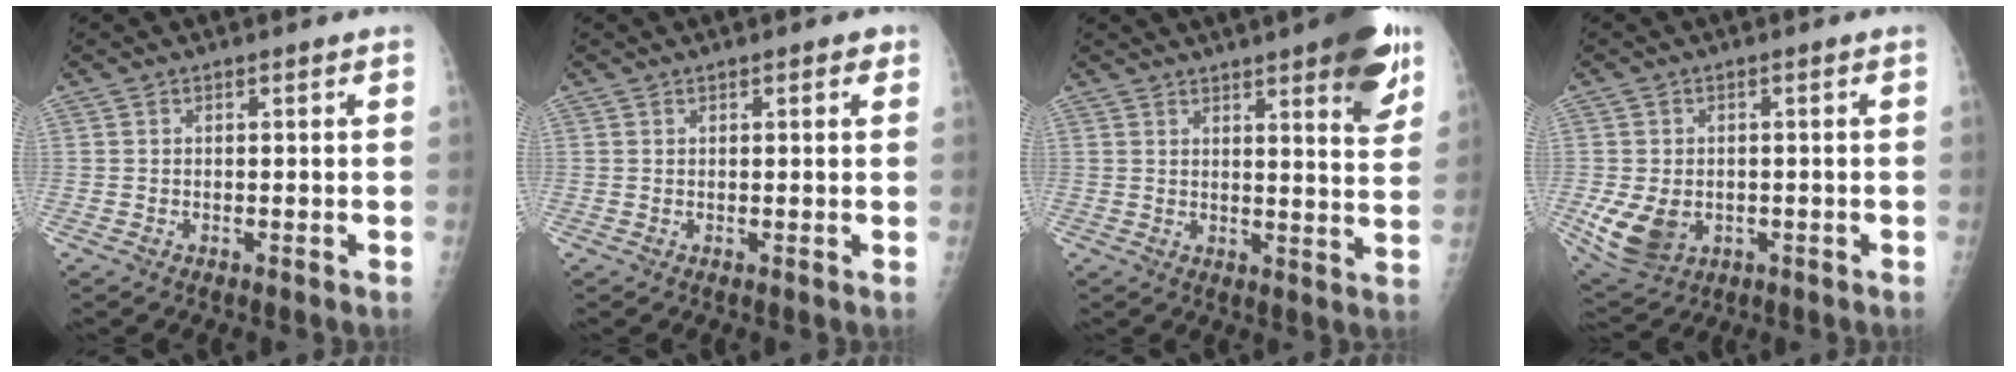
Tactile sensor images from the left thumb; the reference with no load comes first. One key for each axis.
{"total": 1.8, "fx": 1.0, "fy": 0.7, "fz": 1.3, "tx": -0.010, "ty": -0.001, "tz": 0.010}
{"total": 14.2, "fx": 8.2, "fy": 3.3, "fz": 11.1, "tx": -0.114, "ty": -0.036, "tz": 0.100}
{"total": 8.4, "fx": -1.7, "fy": 6.3, "fz": 5.4, "tx": -0.096, "ty": -0.004, "tz": -0.016}